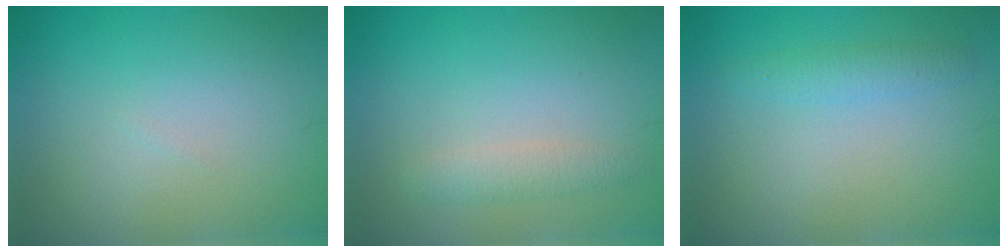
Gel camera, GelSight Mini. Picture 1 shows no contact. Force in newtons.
{"total": 1.6, "press": 1.6, "slide": 0.0}
{"total": 1.5, "press": 1.5, "slide": 0.1}